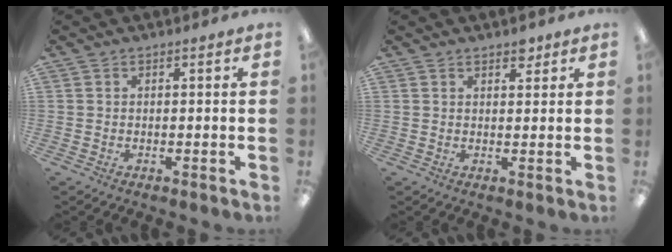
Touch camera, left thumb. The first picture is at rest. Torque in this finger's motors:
{"motor_torque": [-0.05, 0.03, -0.45, 0.19, 0.02]}